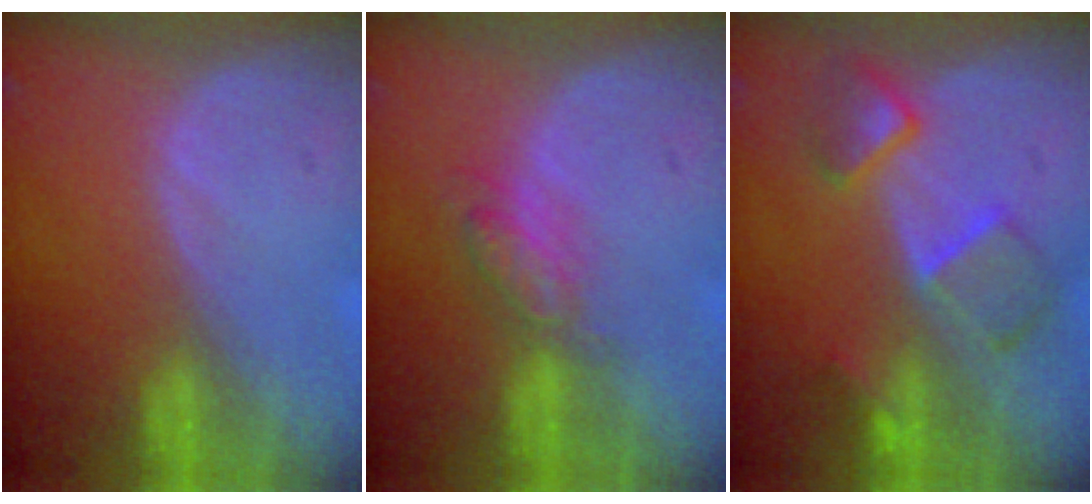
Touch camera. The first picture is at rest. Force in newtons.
{"total": 4.9, "press": 4.3, "slide": 2.3}
{"total": 6.6, "press": 6.6, "slide": 1.1}